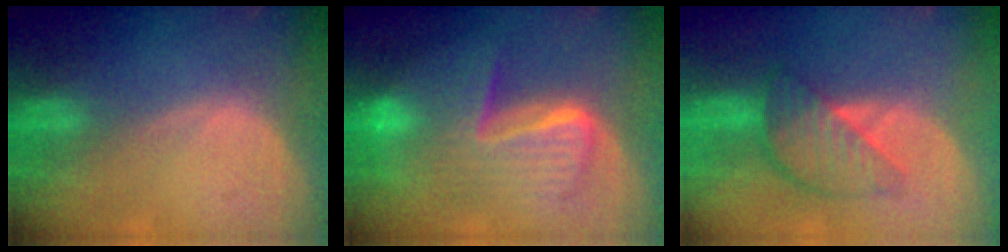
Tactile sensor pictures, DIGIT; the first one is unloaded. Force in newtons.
{"total": 10.5, "press": 10.4, "slide": 0.9}
{"total": 6.3, "press": 6.3, "slide": 0.3}